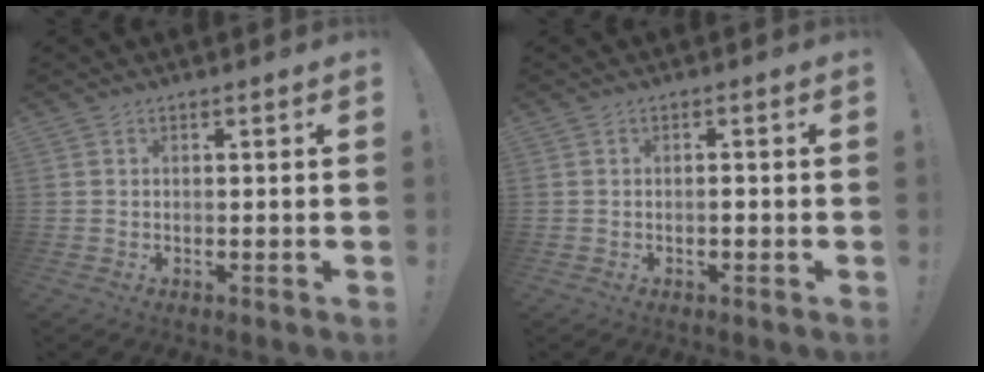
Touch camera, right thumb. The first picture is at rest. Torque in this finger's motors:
{"motor_torque": [2.96, 2.04, 0.81, -0.76, 0.63]}